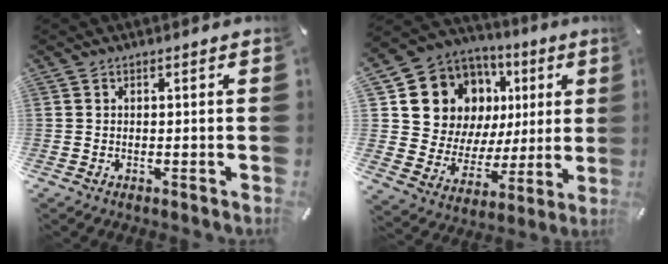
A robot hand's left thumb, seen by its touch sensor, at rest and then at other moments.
{"total": 13.9, "force": [6.3, 11.7, 4.3], "torque": [-0.081, -0.050, 0.133]}